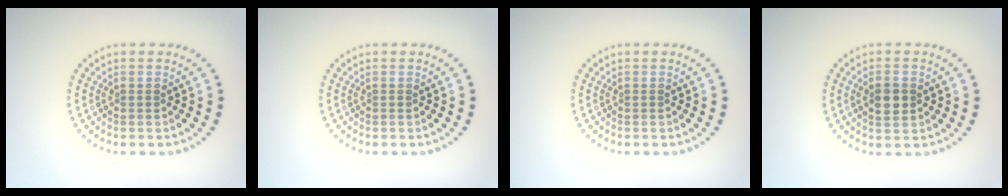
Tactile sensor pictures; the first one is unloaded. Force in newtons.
{"total": 0.0}
{"total": 0.0}
{"total": 2.3, "press": 2.2, "slide": 0.3}